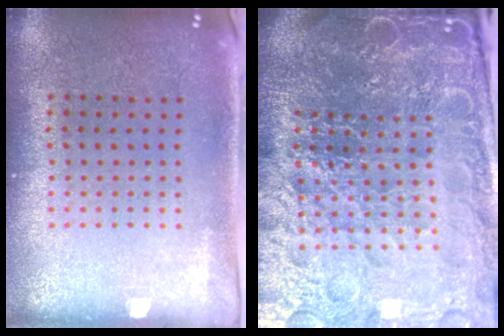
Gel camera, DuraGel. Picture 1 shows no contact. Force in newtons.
{"total": 6.8, "press": 6.0, "slide": 3.2}